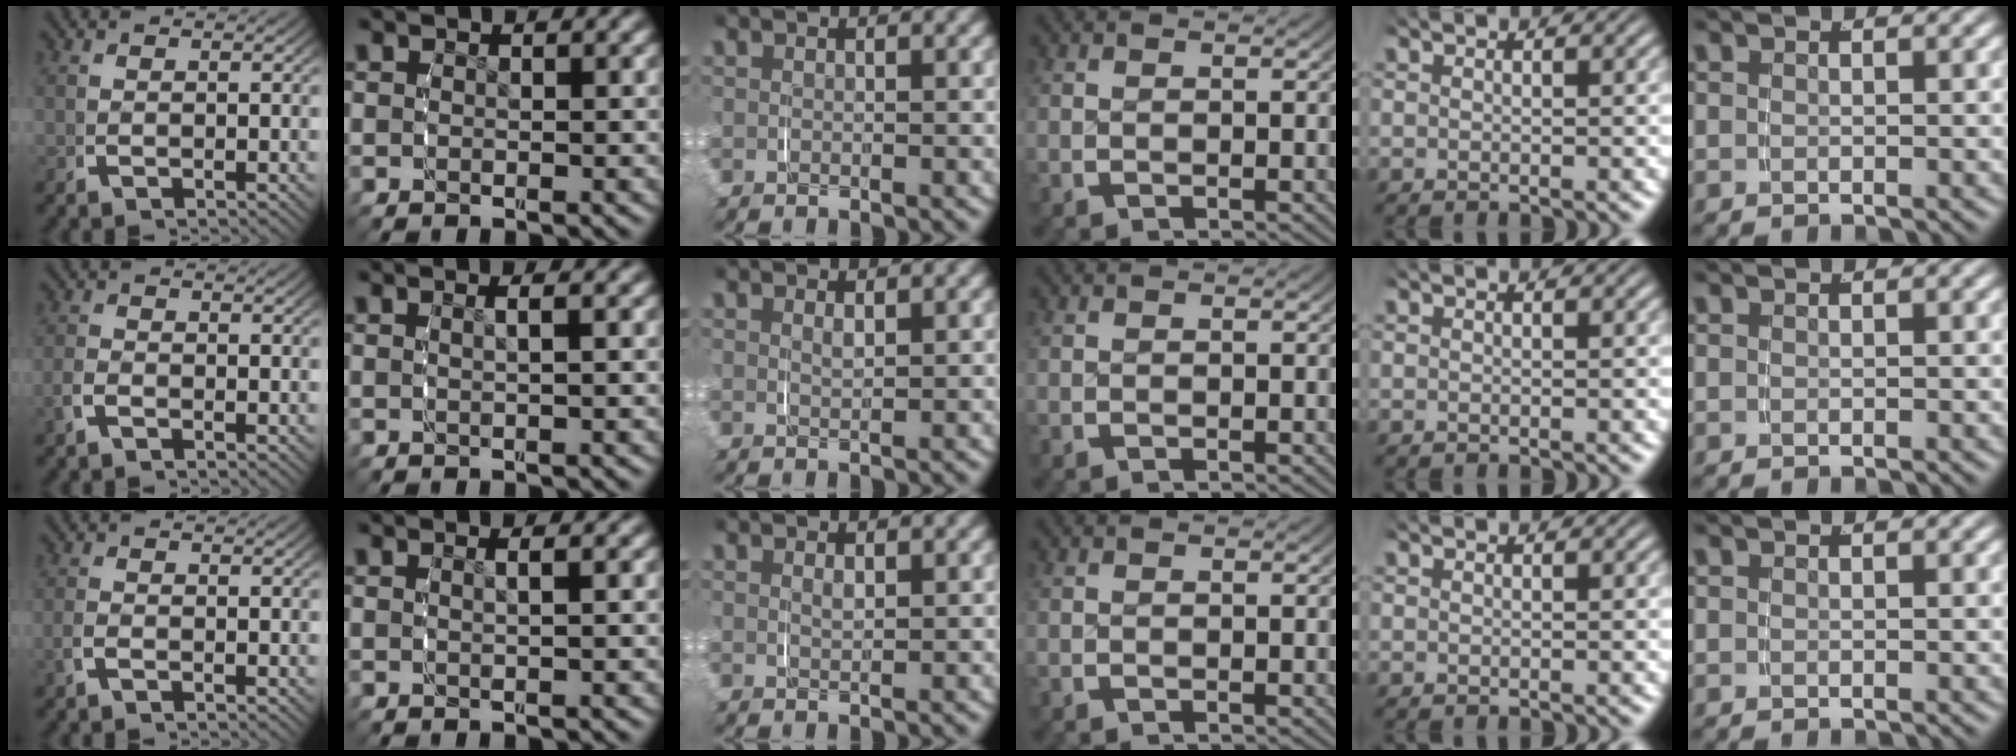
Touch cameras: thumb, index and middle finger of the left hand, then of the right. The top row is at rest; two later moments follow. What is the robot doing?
{"motion": "grasp_and_lifting", "object": "toothpaste"}